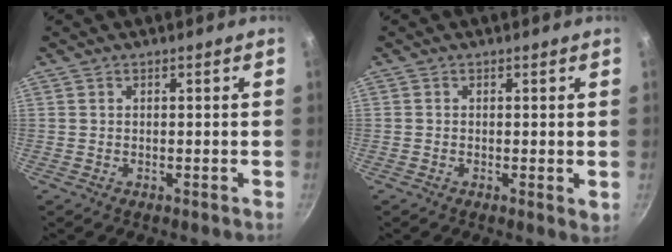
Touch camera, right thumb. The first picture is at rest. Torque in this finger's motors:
{"motor_torque": [-0.35, 0.00, -0.17, 0.02, 0.02]}